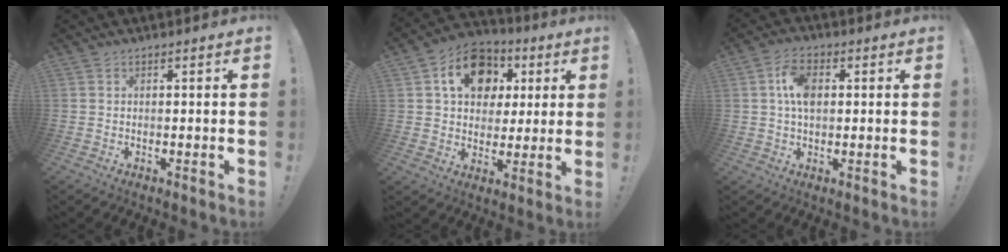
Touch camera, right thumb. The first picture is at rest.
{"total": 16.1, "force": [5.6, 12.3, 8.7], "torque": [-0.123, -0.009, 0.107]}
{"total": 8.1, "force": [1.3, 5.0, 6.2], "torque": [-0.115, 0.005, 0.023]}